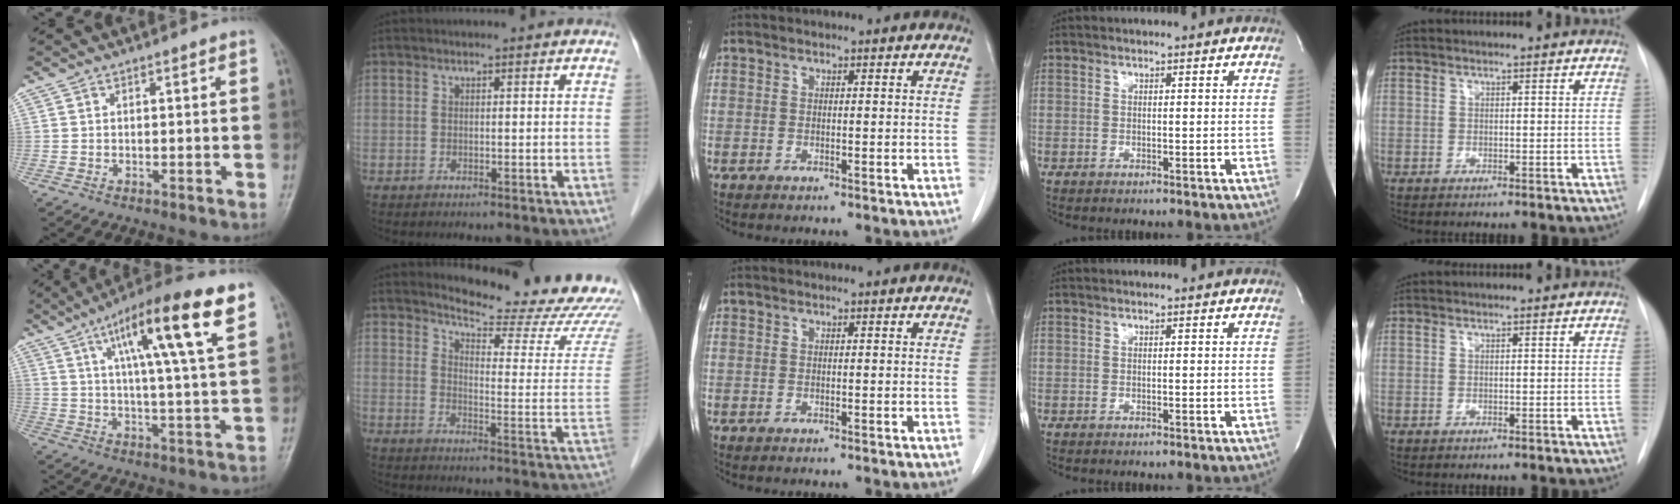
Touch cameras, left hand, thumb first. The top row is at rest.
{"thumb": {"total": 18.0, "force": [8.4, 2.5, 15.8], "torque": [-0.247, -0.013, 0.128]}, "index": {"total": 19.8, "force": [19.2, 1.3, 4.9], "torque": [-0.065, -0.119, 0.223]}}